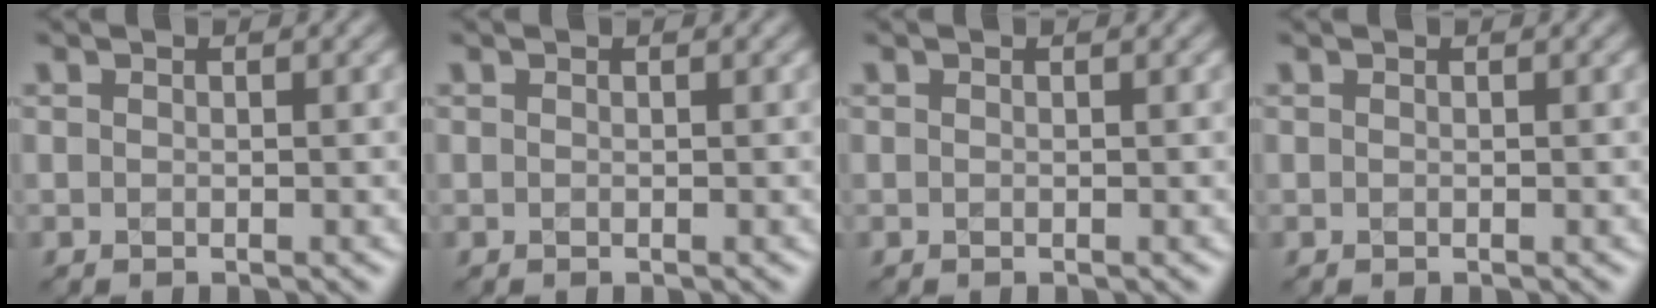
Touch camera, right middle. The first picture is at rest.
{"total": 0.0}
{"total": 0.0}
{"total": 0.0}